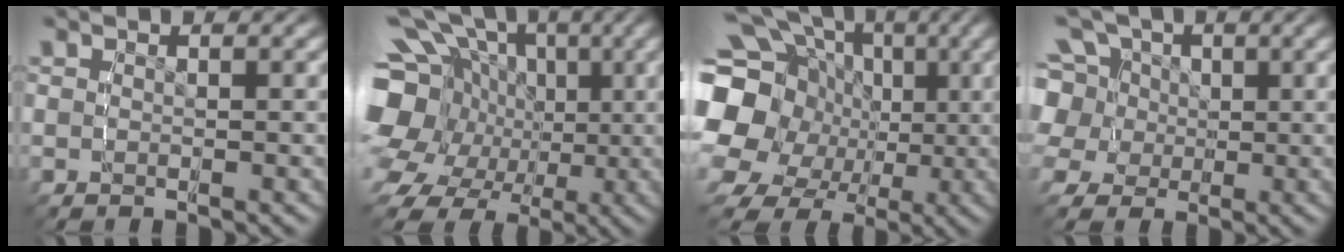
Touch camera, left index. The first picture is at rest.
{"total": 14.8, "force": [1.5, 12.3, 8.1], "torque": [-0.149, -0.032, 0.023]}
{"total": 14.4, "force": [1.3, 12.3, 7.5], "torque": [-0.148, -0.028, 0.020]}
{"total": 11.0, "force": [2.2, 9.5, 5.0], "torque": [-0.114, -0.022, 0.037]}